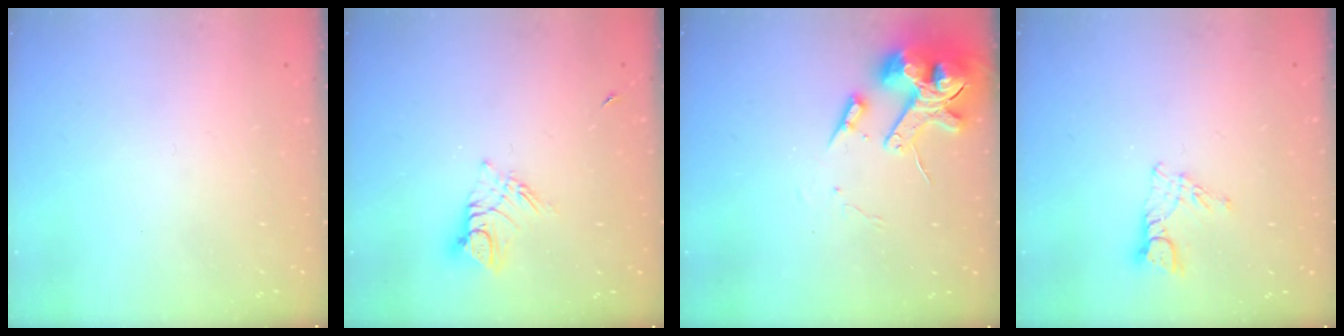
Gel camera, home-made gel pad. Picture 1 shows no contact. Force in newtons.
{"total": 8.6, "press": 8.5, "slide": 0.8}
{"total": 15.0, "press": 14.8, "slide": 2.3}
{"total": 6.5, "press": 6.5, "slide": 0.5}